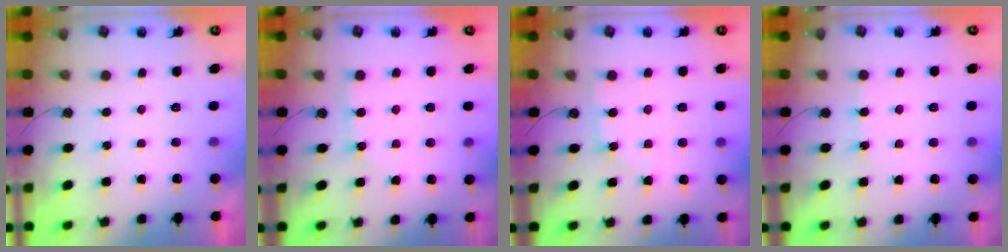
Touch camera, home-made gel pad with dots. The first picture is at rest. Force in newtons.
{"total": 1.8, "press": 1.8, "slide": 0.2}
{"total": 2.1, "press": 2.1, "slide": 0.3}
{"total": 2.0, "press": 2.0, "slide": 0.3}